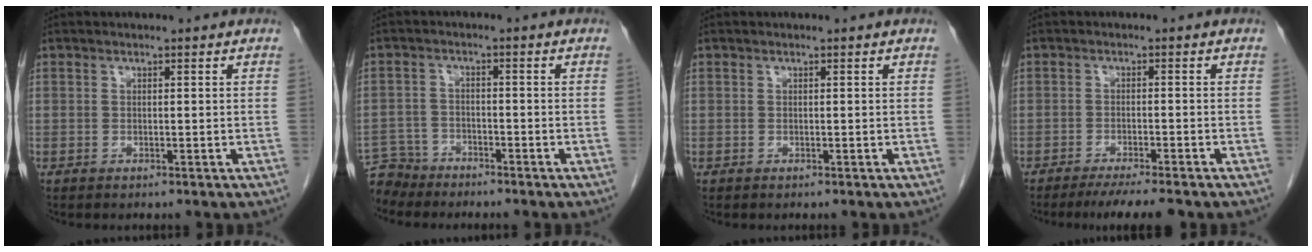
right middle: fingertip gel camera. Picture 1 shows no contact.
{"total": 4.9, "force": [-4.6, 1.4, -0.8], "torque": [0.017, -0.006, -0.089]}
{"total": 0.0}
{"total": 6.4, "force": [-5.4, 0.0, 3.4], "torque": [-0.046, -0.016, -0.083]}